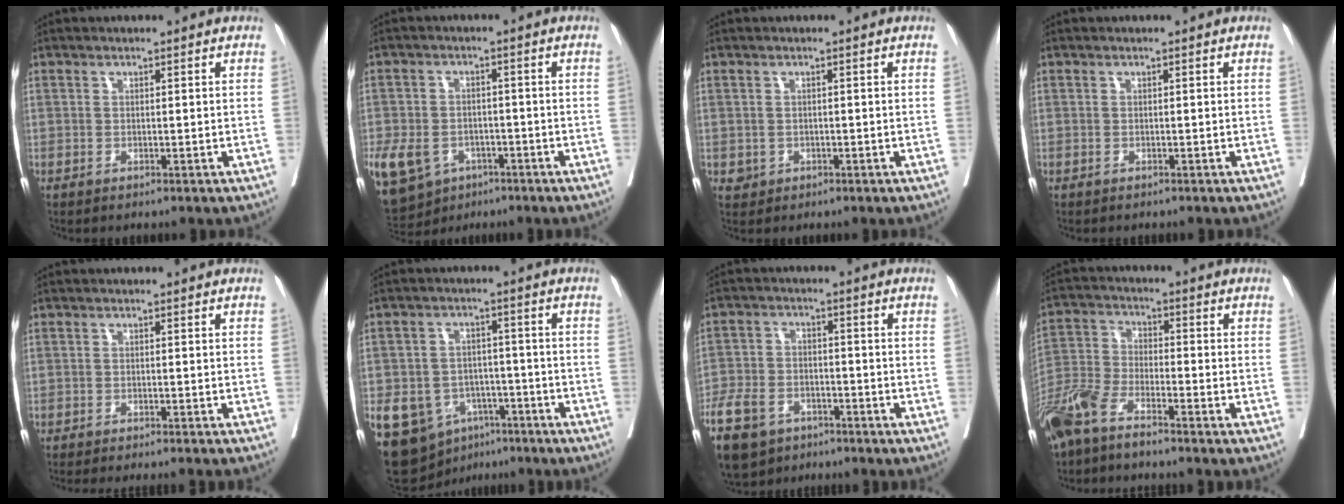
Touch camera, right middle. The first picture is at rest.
{"total": 22.5, "force": [-10.4, 17.2, 10.1], "torque": [-0.340, -0.020, -0.154]}
{"total": 1.6, "force": [-0.4, 1.5, 0.3], "torque": [-0.003, 0.004, 0.000]}
{"total": 0.6, "force": [-0.6, 0.1, 0.1], "torque": [-0.009, -0.002, -0.011]}
{"total": 9.4, "force": [-8.6, 0.0, 3.9], "torque": [-0.031, -0.026, -0.114]}
{"total": 13.0, "force": [-6.6, 9.6, 5.8], "torque": [-0.113, 0.015, -0.095]}
{"total": 11.4, "force": [-7.7, 6.7, 5.1], "torque": [-0.127, -0.005, -0.134]}
{"total": 8.8, "force": [-7.0, 1.9, 5.1], "torque": [-0.121, -0.019, -0.146]}